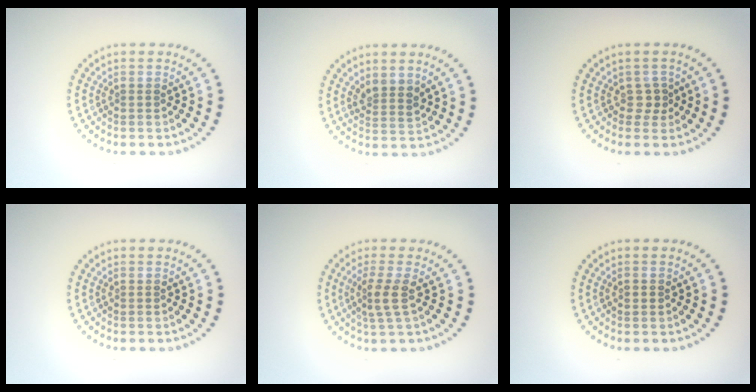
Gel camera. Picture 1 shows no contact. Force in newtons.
{"total": 2.0, "press": 1.6, "slide": 1.2}
{"total": 1.2, "press": 0.9, "slide": 0.8}
{"total": 0.0}
{"total": 2.3, "press": 1.7, "slide": 1.5}
{"total": 0.8, "press": 0.8, "slide": 0.1}